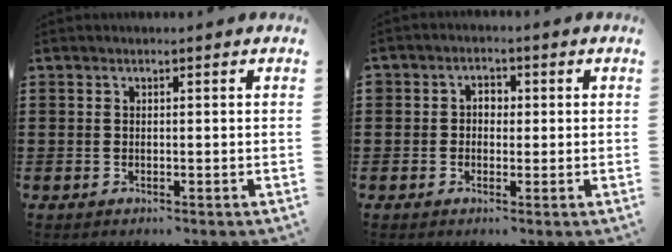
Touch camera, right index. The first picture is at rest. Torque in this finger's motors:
{"motor_torque": [0.18, -0.22, 0.07, 0.01]}